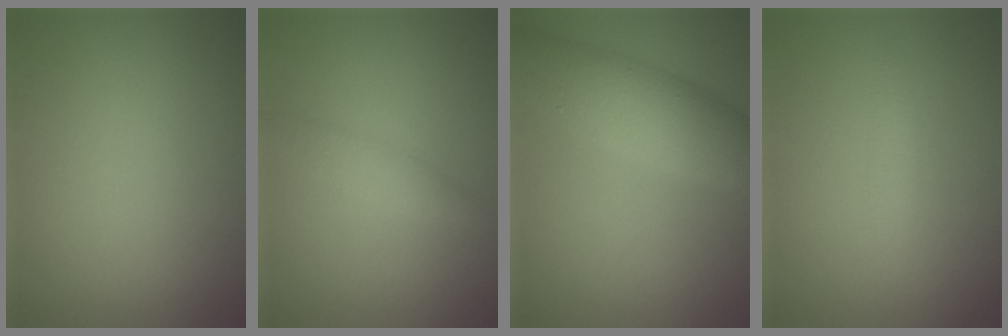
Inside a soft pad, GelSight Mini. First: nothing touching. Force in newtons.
{"total": 1.8, "press": 1.8, "slide": 0.0}
{"total": 6.2, "press": 6.2, "slide": 0.2}
{"total": 1.2, "press": 1.2, "slide": 0.0}